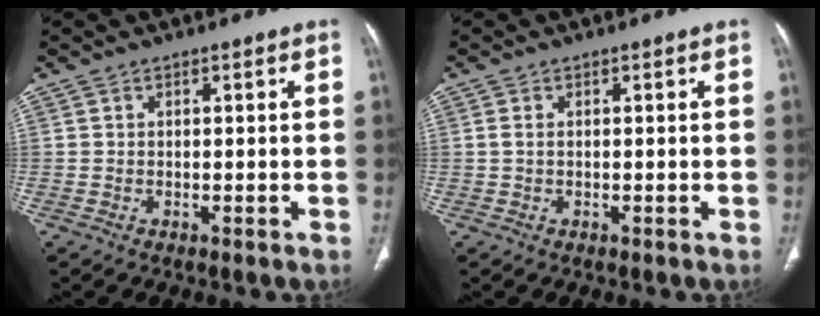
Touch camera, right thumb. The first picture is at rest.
{"total": 1.0, "force": [0.1, 0.5, 0.8], "torque": [-0.020, 0.003, 0.002]}